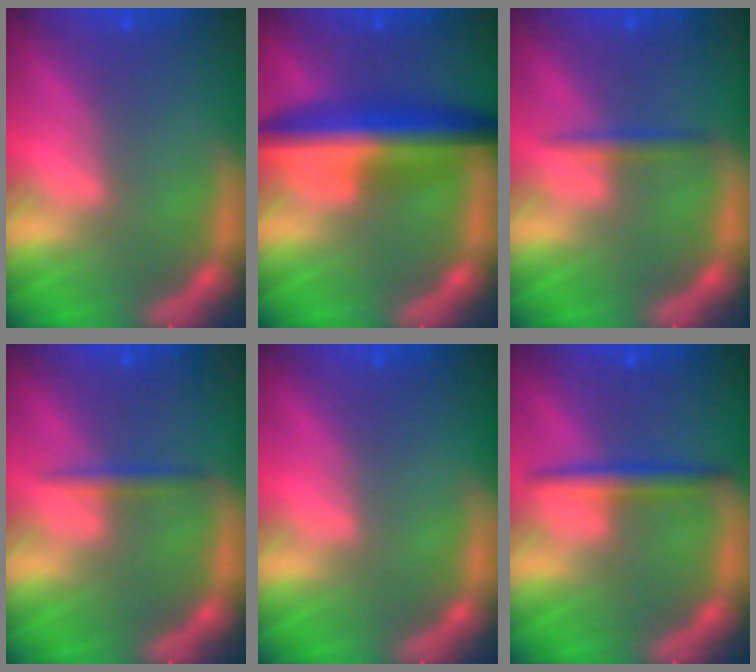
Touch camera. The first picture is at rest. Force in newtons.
{"total": 7.5}
{"total": 1.4}
{"total": 1.4}
{"total": 0.0}
{"total": 2.5}